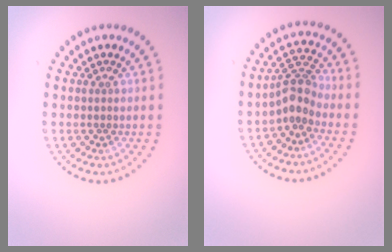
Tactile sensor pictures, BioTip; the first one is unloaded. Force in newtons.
{"total": 2.9, "press": 2.1, "slide": 1.9}